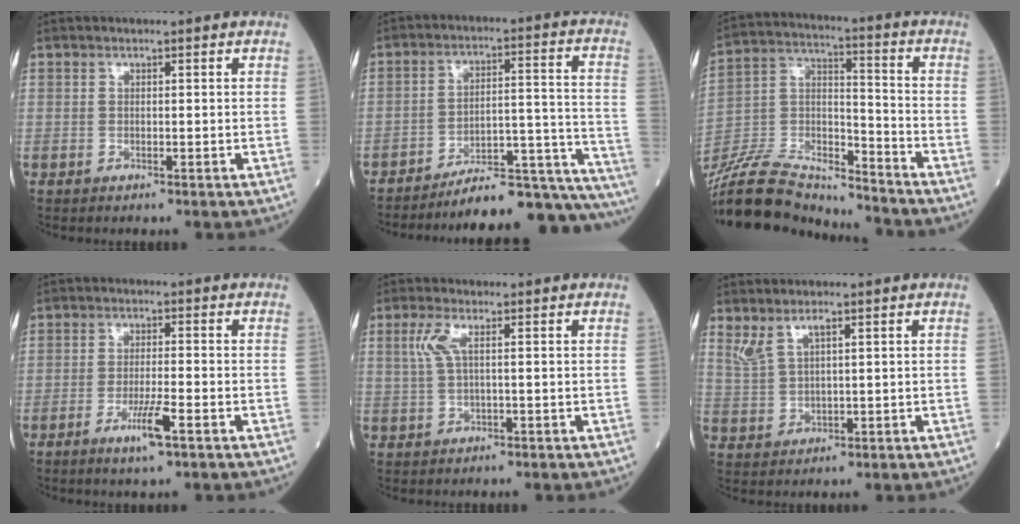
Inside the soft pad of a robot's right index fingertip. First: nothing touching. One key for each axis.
{"total": 22.1, "fx": -21.1, "fy": 0.6, "fz": 6.6, "tx": -0.028, "ty": 0.028, "tz": -0.287}
{"total": 20.5, "fx": -19.3, "fy": 3.2, "fz": 6.0, "tx": -0.146, "ty": 0.010, "tz": -0.342}
{"total": 4.8, "fx": -2.5, "fy": 0.1, "fz": 4.1, "tx": -0.079, "ty": -0.008, "tz": -0.046}
{"total": 2.9, "fx": 0.8, "fy": 0.6, "fz": 2.7, "tx": -0.069, "ty": 0.014, "tz": 0.020}
{"total": 3.4, "fx": 2.3, "fy": 0.9, "fz": 2.4, "tx": -0.062, "ty": 0.009, "tz": 0.058}